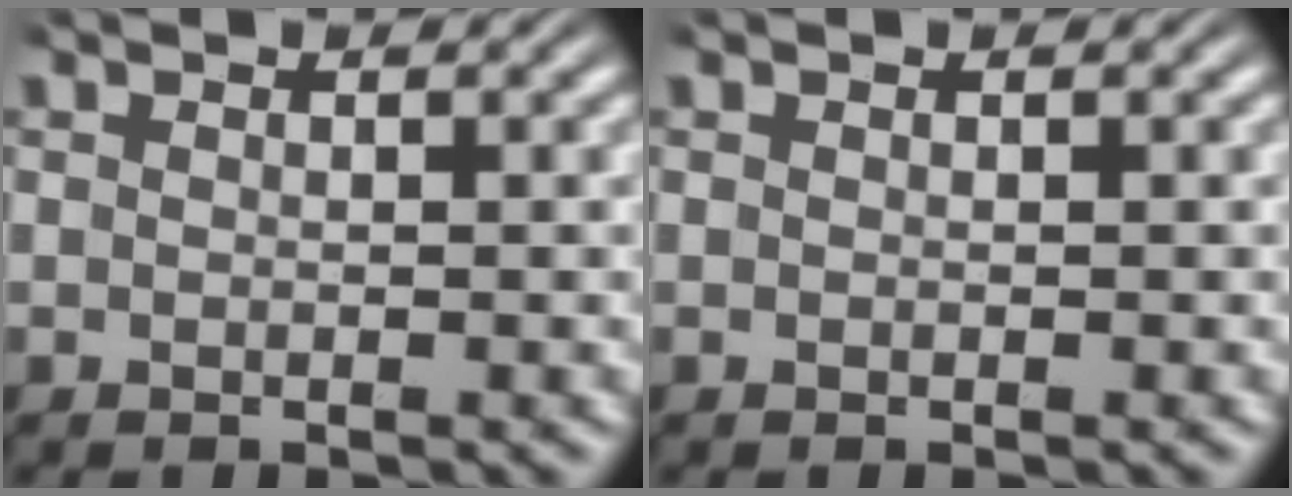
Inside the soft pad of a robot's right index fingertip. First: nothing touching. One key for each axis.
{"total": 0.0}